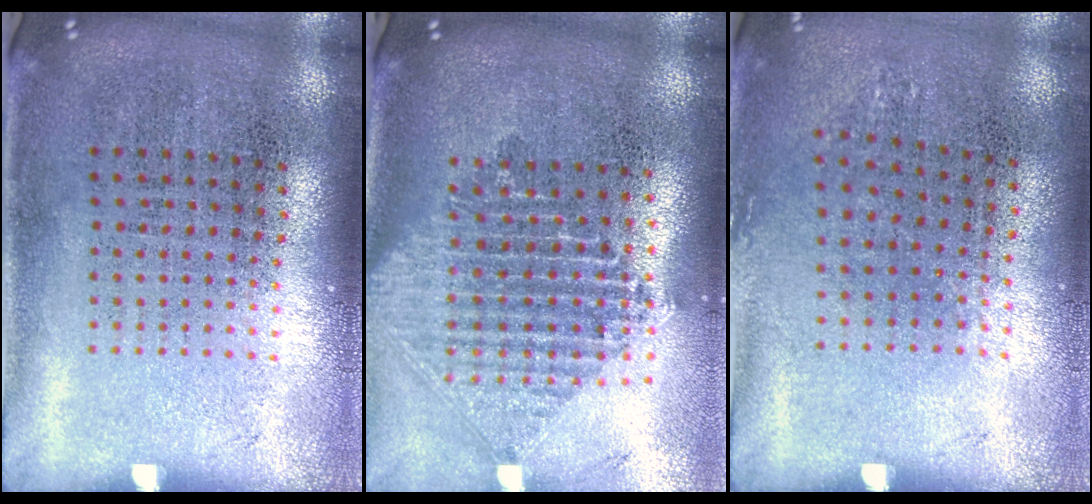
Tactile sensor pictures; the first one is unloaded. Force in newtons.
{"total": 2.4, "press": 1.9, "slide": 1.5}
{"total": 0.8, "press": 0.7, "slide": 0.4}